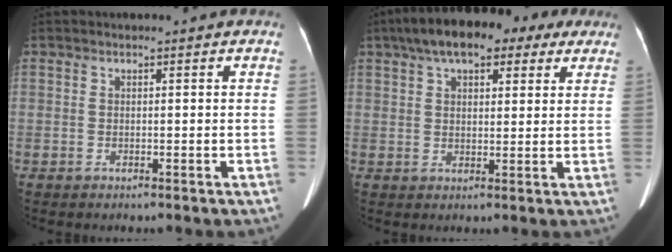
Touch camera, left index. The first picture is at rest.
{"total": 14.3, "force": [9.4, 5.8, 9.1], "torque": [-0.147, 0.059, 0.144]}